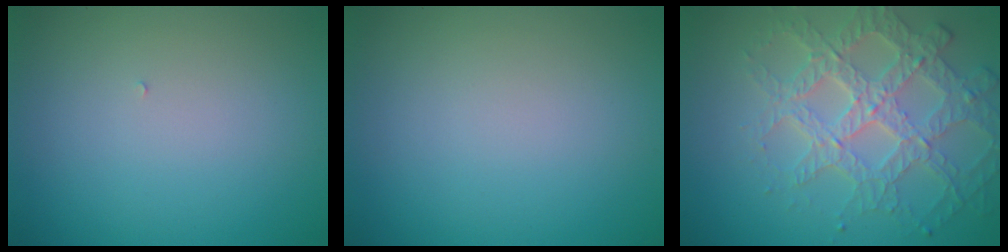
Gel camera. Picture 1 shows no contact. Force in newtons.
{"total": 0.0}
{"total": 4.5, "press": 4.3, "slide": 1.2}